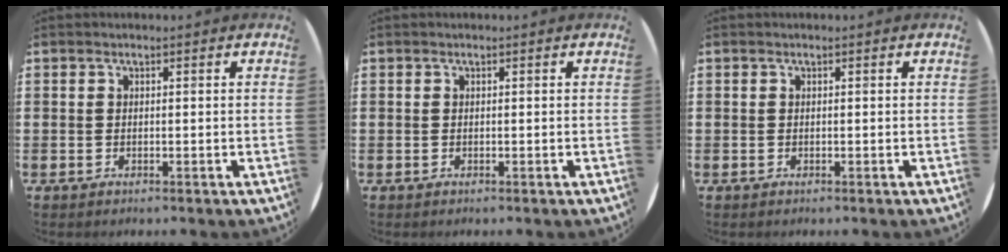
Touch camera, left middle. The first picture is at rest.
{"total": 0.0}
{"total": 0.0}